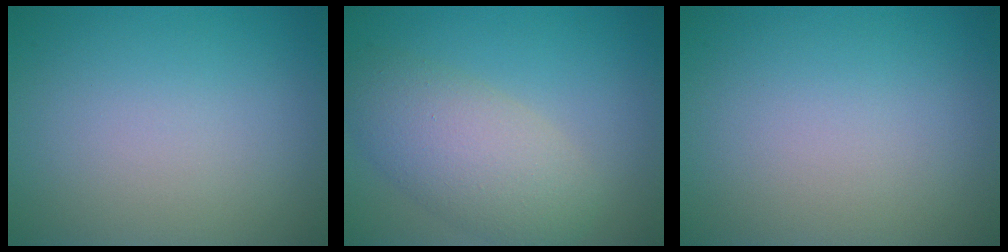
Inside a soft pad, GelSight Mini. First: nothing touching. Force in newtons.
{"total": 5.6, "press": 5.6, "slide": 0.1}
{"total": 0.0}